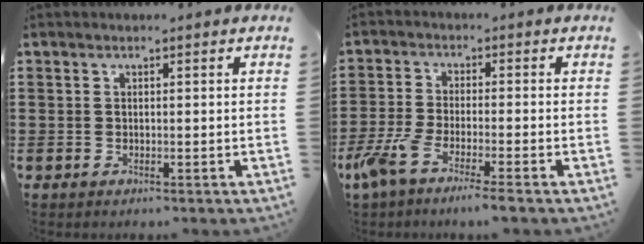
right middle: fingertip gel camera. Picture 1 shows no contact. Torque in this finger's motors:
{"motor_torque": [1.70, -0.44, 0.70, 0.16]}